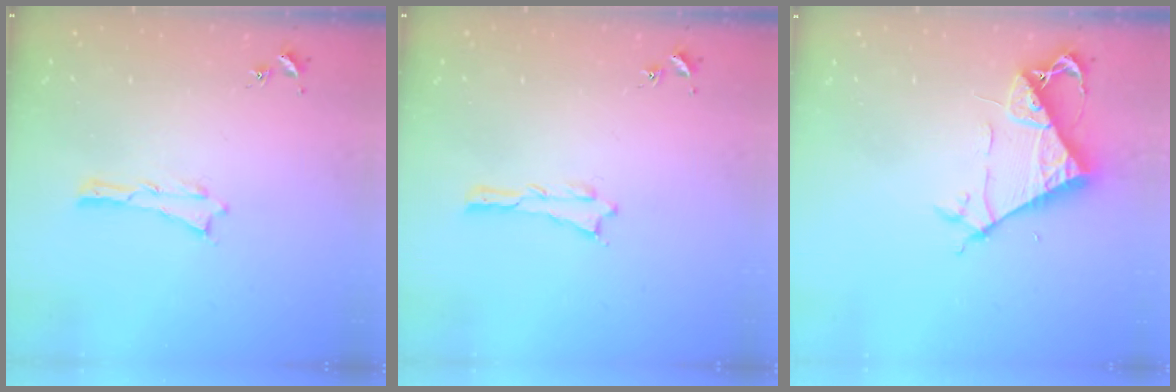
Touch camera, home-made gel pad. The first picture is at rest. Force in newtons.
{"total": 0.0}
{"total": 7.5, "press": 7.5, "slide": 0.5}